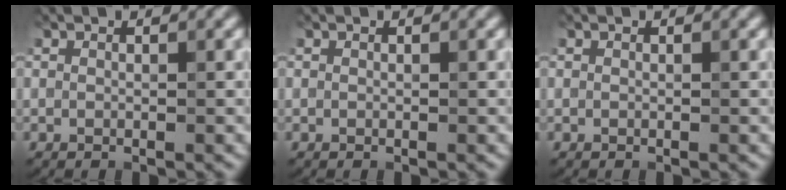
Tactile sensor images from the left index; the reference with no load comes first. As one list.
[{"total": 0.0}, {"total": 0.0}]